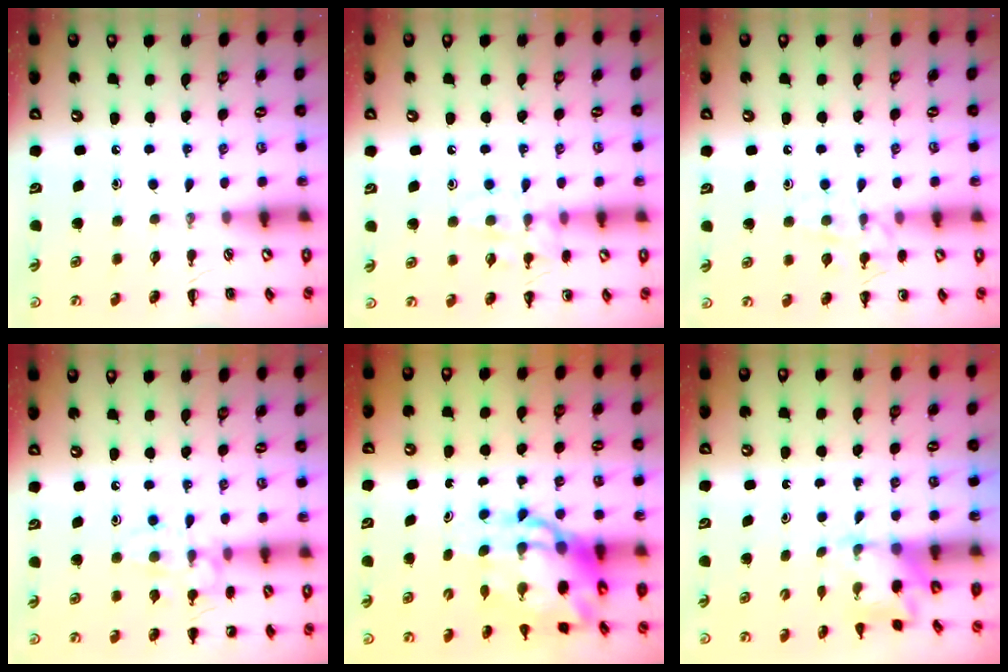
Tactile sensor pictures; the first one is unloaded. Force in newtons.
{"total": 9.2, "press": 9.2, "slide": 0.6}
{"total": 9.1, "press": 9.1, "slide": 1.1}
{"total": 11.3, "press": 11.2, "slide": 0.8}
{"total": 10.2, "press": 9.9, "slide": 2.7}
{"total": 2.0, "press": 1.9, "slide": 0.6}